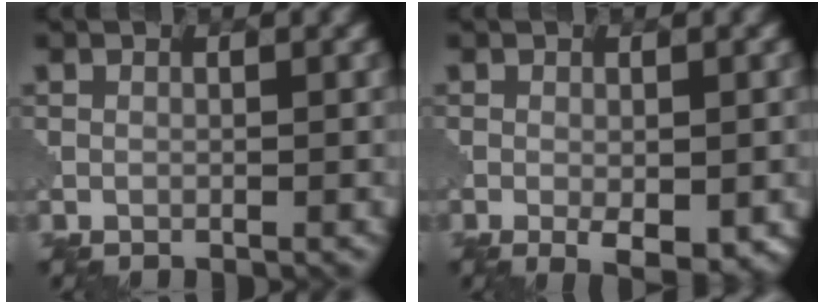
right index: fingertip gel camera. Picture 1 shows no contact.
{"total": 3.2, "force": [-1.1, 1.2, 2.8], "torque": [-0.041, -0.008, -0.009]}